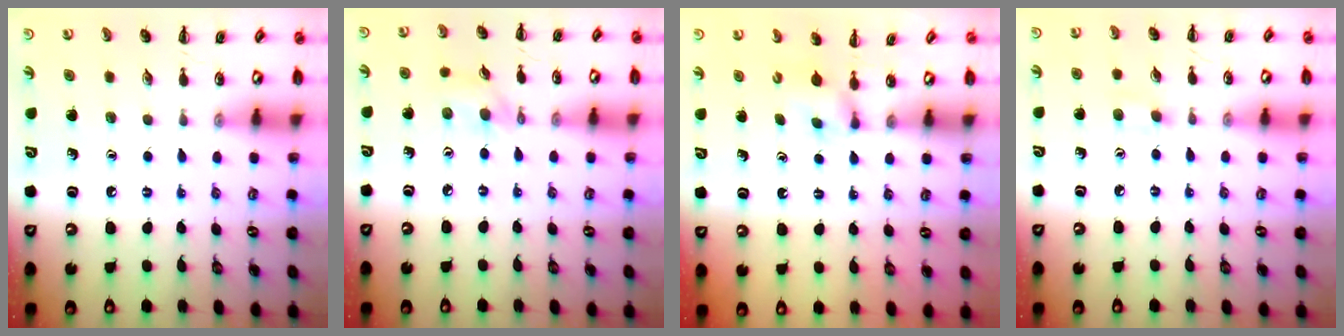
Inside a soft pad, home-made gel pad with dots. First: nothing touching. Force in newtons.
{"total": 3.8, "press": 3.7, "slide": 1.1}
{"total": 2.9, "press": 2.7, "slide": 1.1}
{"total": 4.7, "press": 4.3, "slide": 1.7}